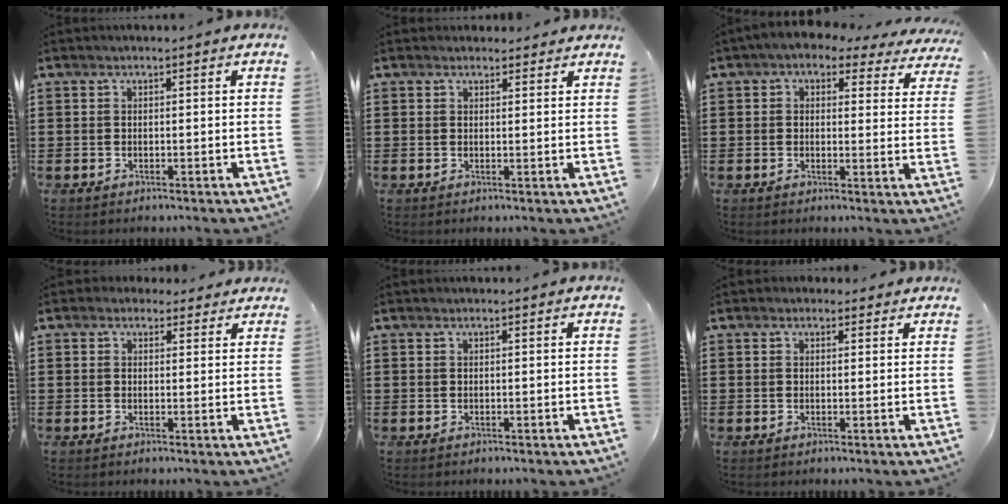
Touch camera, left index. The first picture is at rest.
{"total": 1.5, "force": [1.4, 0.6, 0.1], "torque": [-0.006, 0.005, 0.028]}
{"total": 2.9, "force": [2.1, 1.3, 1.4], "torque": [-0.039, -0.009, 0.034]}
{"total": 2.1, "force": [1.6, 1.3, 0.3], "torque": [-0.006, 0.003, 0.028]}
{"total": 0.0}
{"total": 1.2, "force": [0.9, 0.8, 0.2], "torque": [-0.007, 0.007, 0.016]}